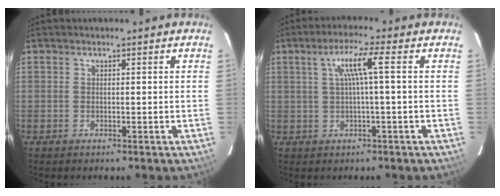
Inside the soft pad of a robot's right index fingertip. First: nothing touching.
{"total": 5.2, "force": [0.7, -0.5, 5.2], "torque": [-0.097, 0.004, 0.016]}